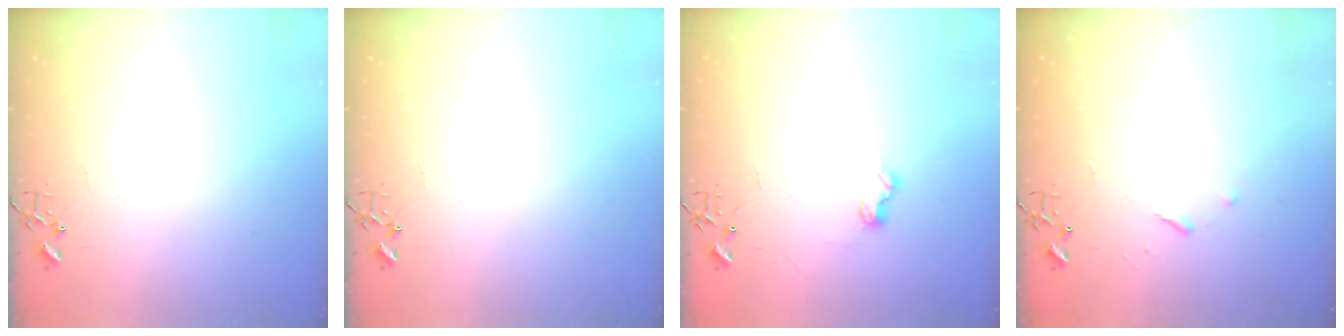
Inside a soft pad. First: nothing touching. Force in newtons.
{"total": 0.0}
{"total": 7.2, "press": 7.2, "slide": 0.6}
{"total": 3.4, "press": 3.3, "slide": 0.6}